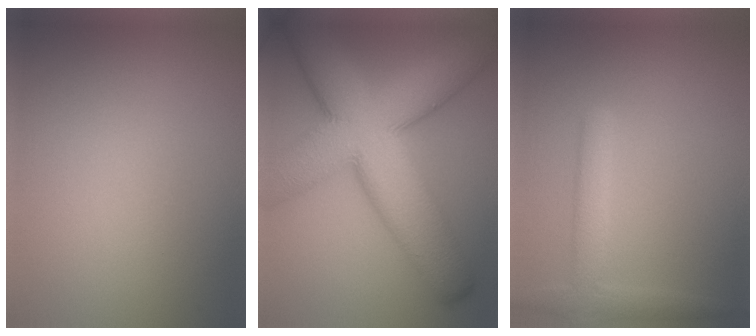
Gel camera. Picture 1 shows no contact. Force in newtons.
{"total": 13.6, "press": 13.6, "slide": 0.6}
{"total": 3.0, "press": 3.0, "slide": 0.1}